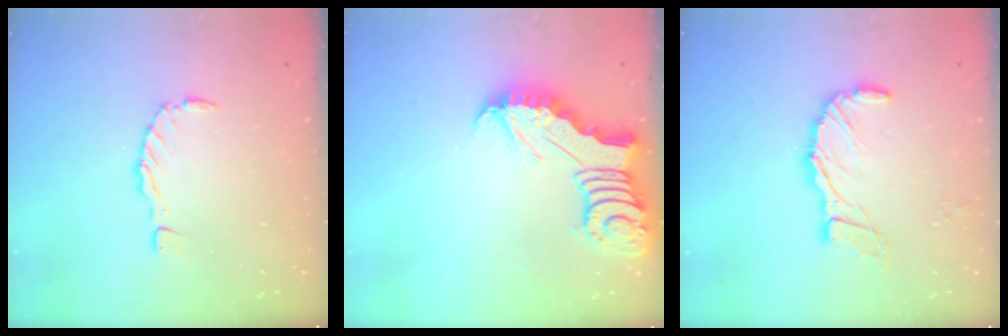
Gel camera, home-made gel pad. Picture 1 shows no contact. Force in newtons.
{"total": 6.4, "press": 6.4, "slide": 1.0}
{"total": 11.0, "press": 10.9, "slide": 1.5}